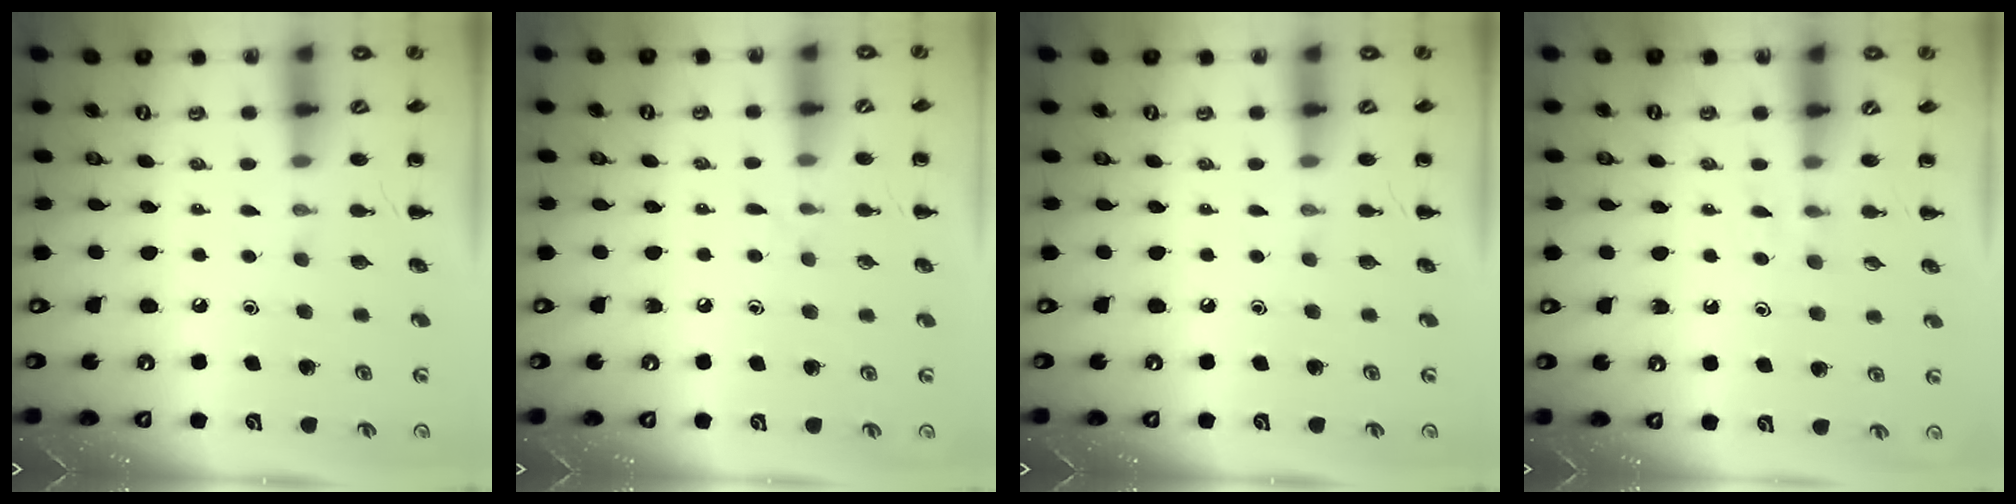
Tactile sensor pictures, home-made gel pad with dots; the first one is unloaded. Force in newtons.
{"total": 3.0, "press": 2.6, "slide": 1.5}
{"total": 0.0}
{"total": 2.9, "press": 2.7, "slide": 1.2}